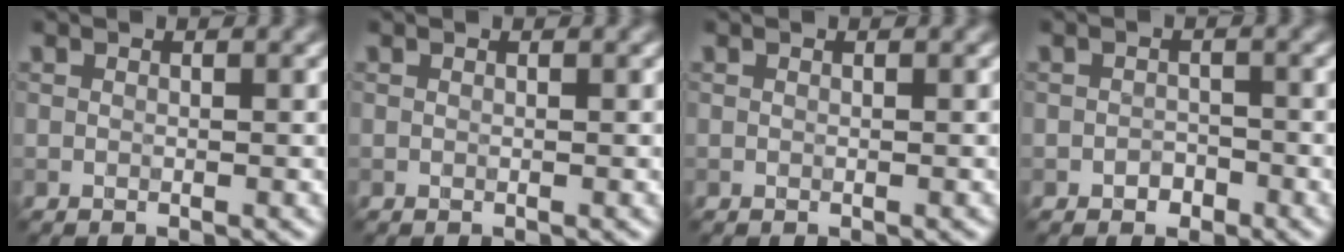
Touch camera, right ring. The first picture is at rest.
{"total": 0.0}
{"total": 0.0}
{"total": 1.2, "force": [-0.8, 0.9, 0.3], "torque": [0.002, 0.003, -0.015]}